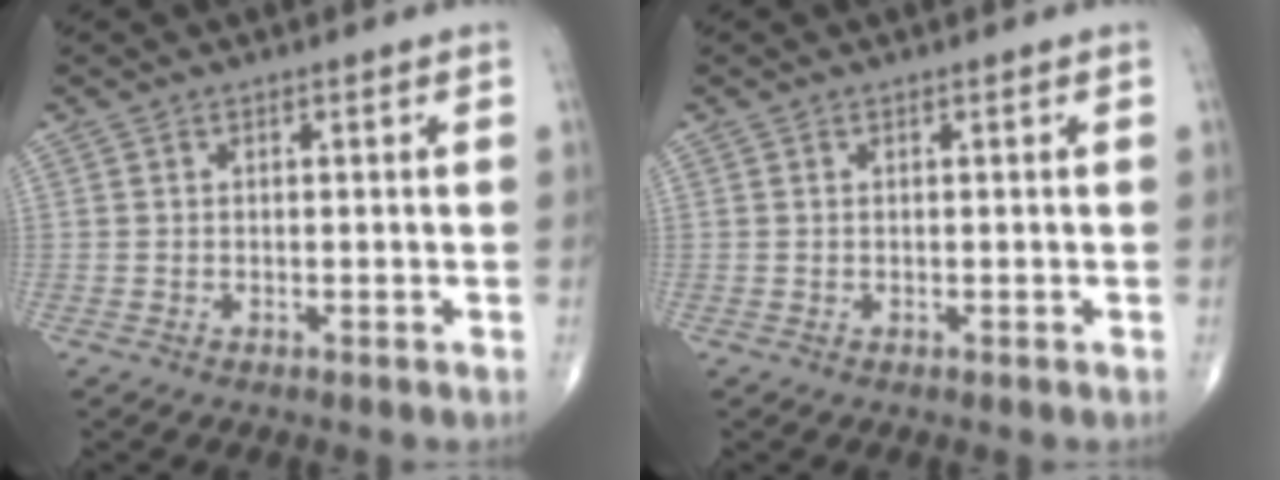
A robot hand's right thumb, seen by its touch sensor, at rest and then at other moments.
{"total": 0.0}